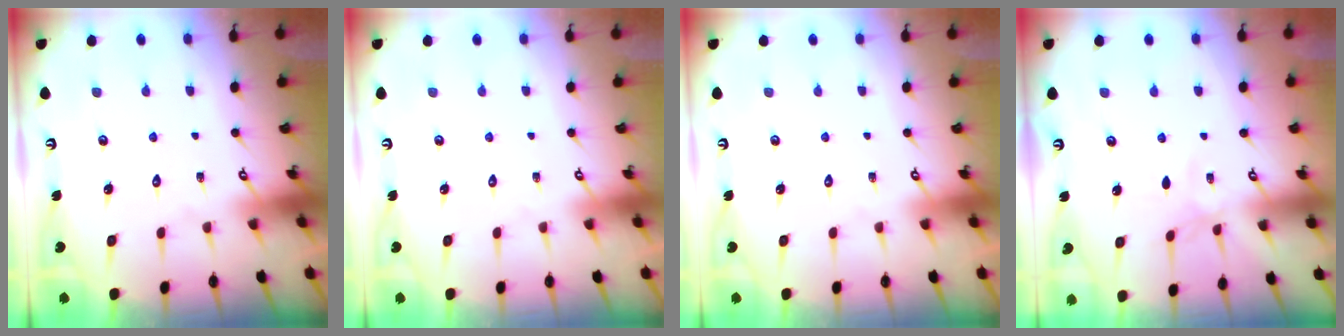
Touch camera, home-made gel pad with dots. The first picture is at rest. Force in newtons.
{"total": 0.0}
{"total": 0.0}
{"total": 2.7, "press": 2.7, "slide": 0.4}